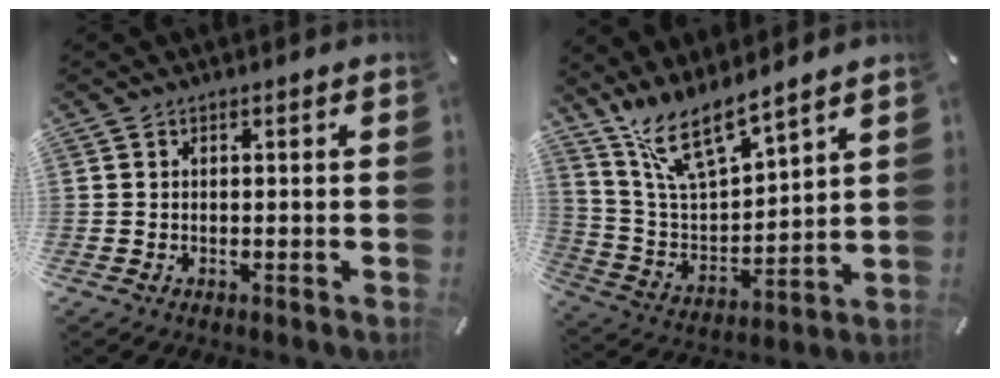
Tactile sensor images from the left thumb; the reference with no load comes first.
{"total": 12.9, "force": [11.2, 2.8, 5.7], "torque": [-0.142, -0.075, 0.203]}